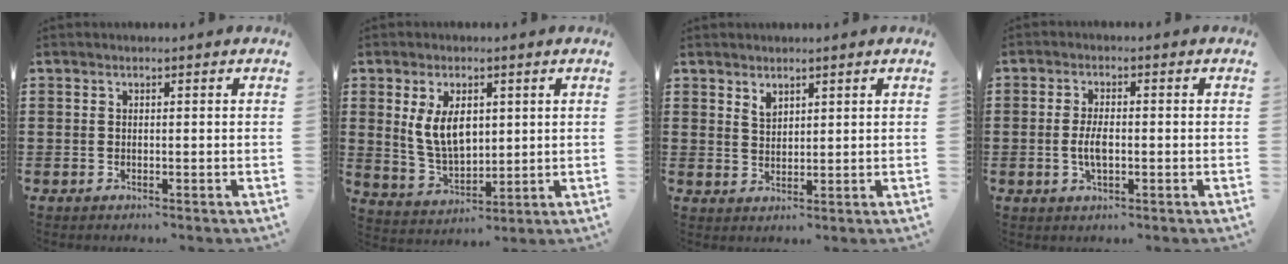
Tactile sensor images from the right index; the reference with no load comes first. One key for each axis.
{"total": 7.6, "fx": 1.9, "fy": 4.4, "fz": 5.9, "tx": -0.125, "ty": 0.008, "tz": 0.031}
{"total": 2.1, "fx": 1.7, "fy": 1.0, "fz": 0.6, "tx": -0.014, "ty": 0.001, "tz": 0.033}
{"total": 3.9, "fx": -0.5, "fy": 1.4, "fz": 3.6, "tx": -0.082, "ty": -0.006, "tz": -0.013}